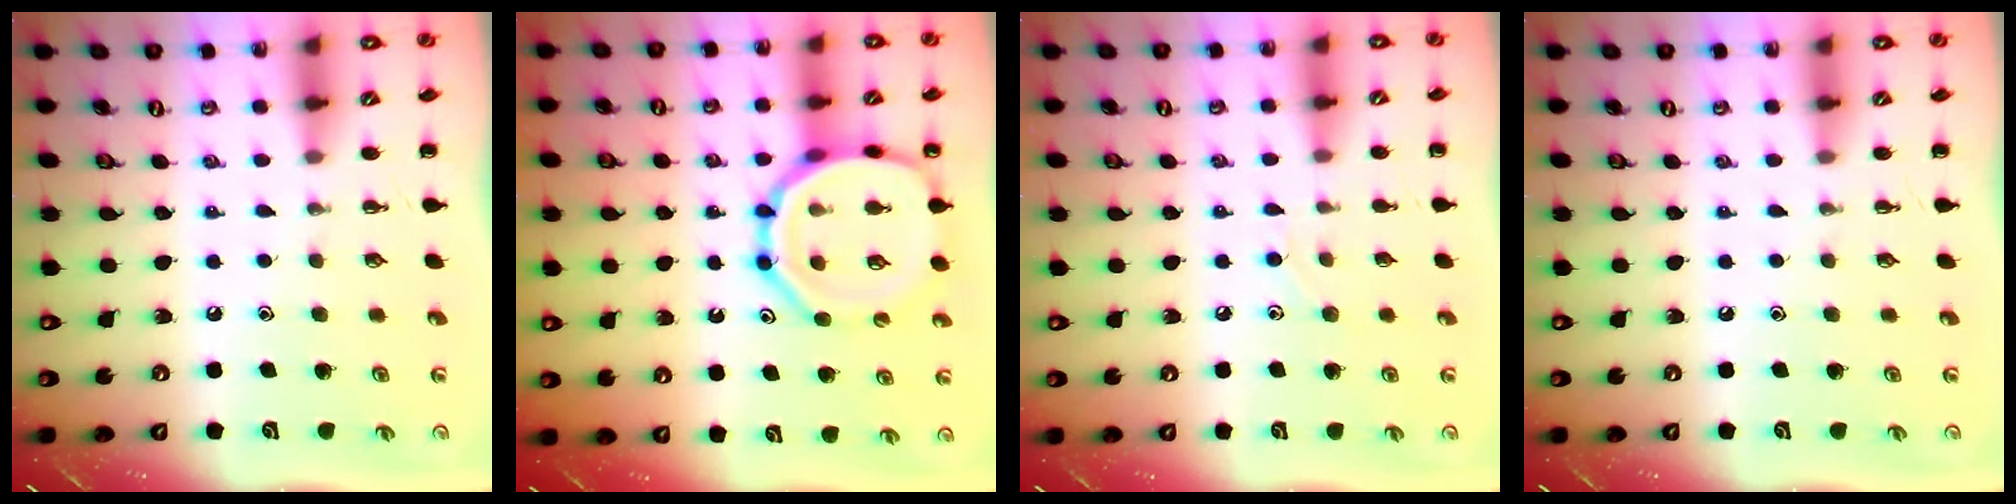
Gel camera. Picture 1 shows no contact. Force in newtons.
{"total": 16.8, "press": 16.6, "slide": 2.5}
{"total": 4.7, "press": 4.4, "slide": 1.5}
{"total": 0.0}